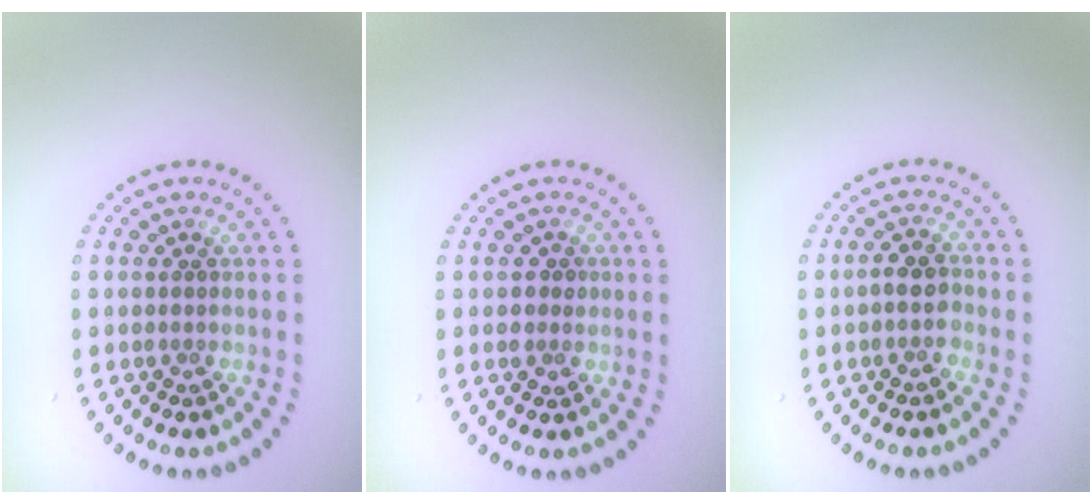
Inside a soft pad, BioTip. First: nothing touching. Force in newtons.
{"total": 1.4, "press": 1.3, "slide": 0.5}
{"total": 2.0, "press": 1.8, "slide": 0.7}